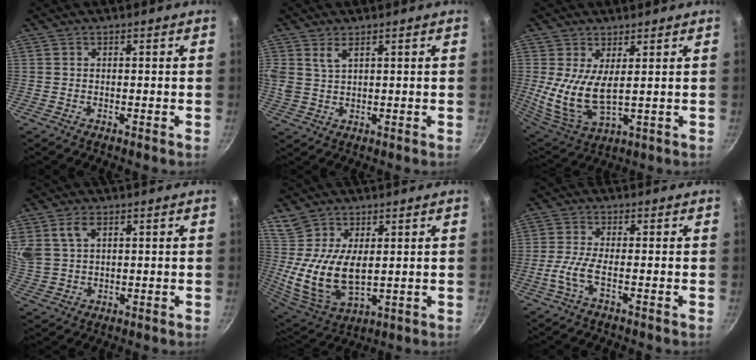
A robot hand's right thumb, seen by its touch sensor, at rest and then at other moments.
{"total": 4.1, "force": [2.3, 2.1, 2.7], "torque": [-0.049, -0.011, 0.048]}
{"total": 10.3, "force": [1.9, 4.7, 9.0], "torque": [-0.183, -0.027, 0.046]}
{"total": 6.6, "force": [3.1, 4.1, 4.2], "torque": [-0.075, -0.006, 0.068]}
{"total": 12.5, "force": [2.3, 7.3, 9.9], "torque": [-0.186, -0.032, 0.054]}
{"total": 4.2, "force": [-1.6, 0.6, 3.8], "torque": [-0.104, 0.007, -0.039]}